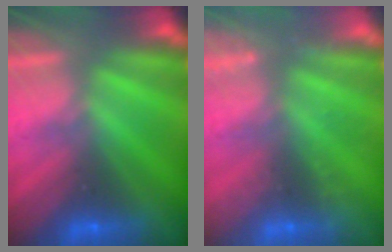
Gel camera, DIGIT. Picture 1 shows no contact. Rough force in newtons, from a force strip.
{"total": 2.4}